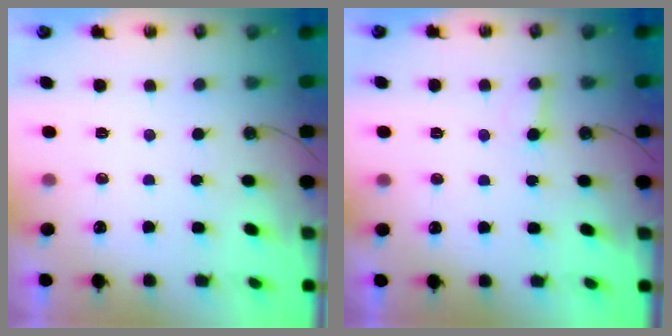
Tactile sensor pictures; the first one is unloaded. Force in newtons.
{"total": 5.0, "press": 4.9, "slide": 0.4}